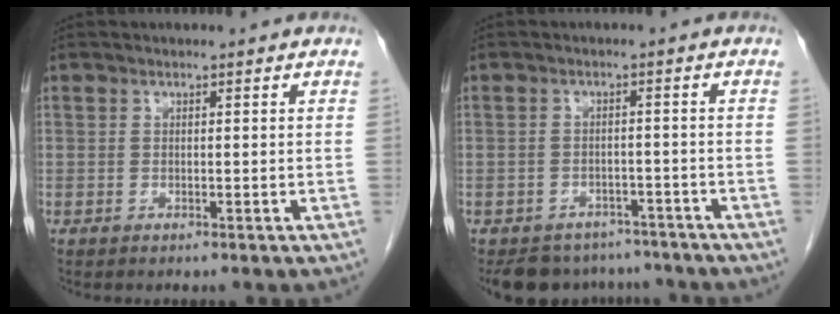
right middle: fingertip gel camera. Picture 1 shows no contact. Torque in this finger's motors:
{"motor_torque": [-0.24, -0.39, -0.06, 0.00]}